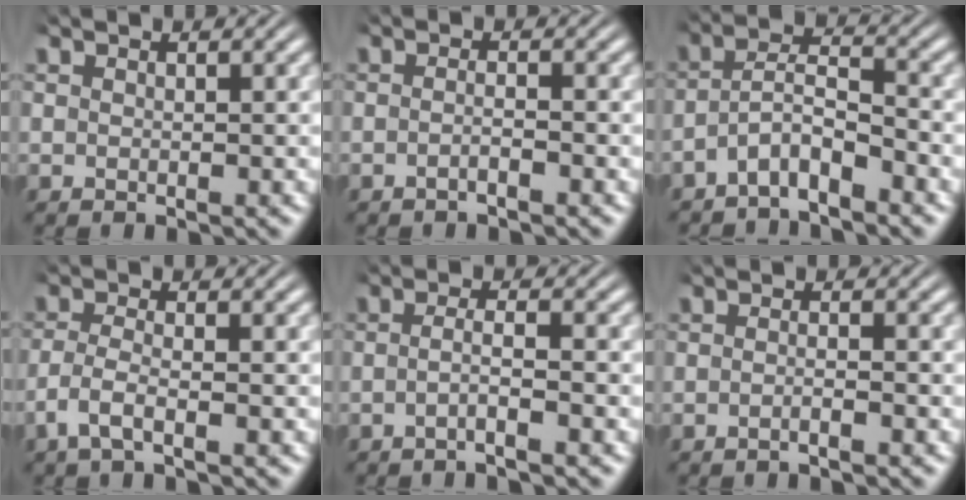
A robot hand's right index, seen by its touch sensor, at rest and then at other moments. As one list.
[{"total": 1.4, "force": [-1.2, 0.0, 0.8], "torque": [-0.018, -0.002, -0.023]}, {"total": 4.8, "force": [-2.9, 2.9, 2.5], "torque": [-0.055, -0.015, -0.050]}, {"total": 2.8, "force": [-1.6, 0.8, 2.1], "torque": [-0.055, -0.017, -0.021]}, {"total": 2.4, "force": [-1.5, -0.3, 1.8], "torque": [-0.034, -0.006, -0.027]}, {"total": 1.3, "force": [-1.0, -0.1, 0.7], "torque": [-0.017, -0.001, -0.022]}]